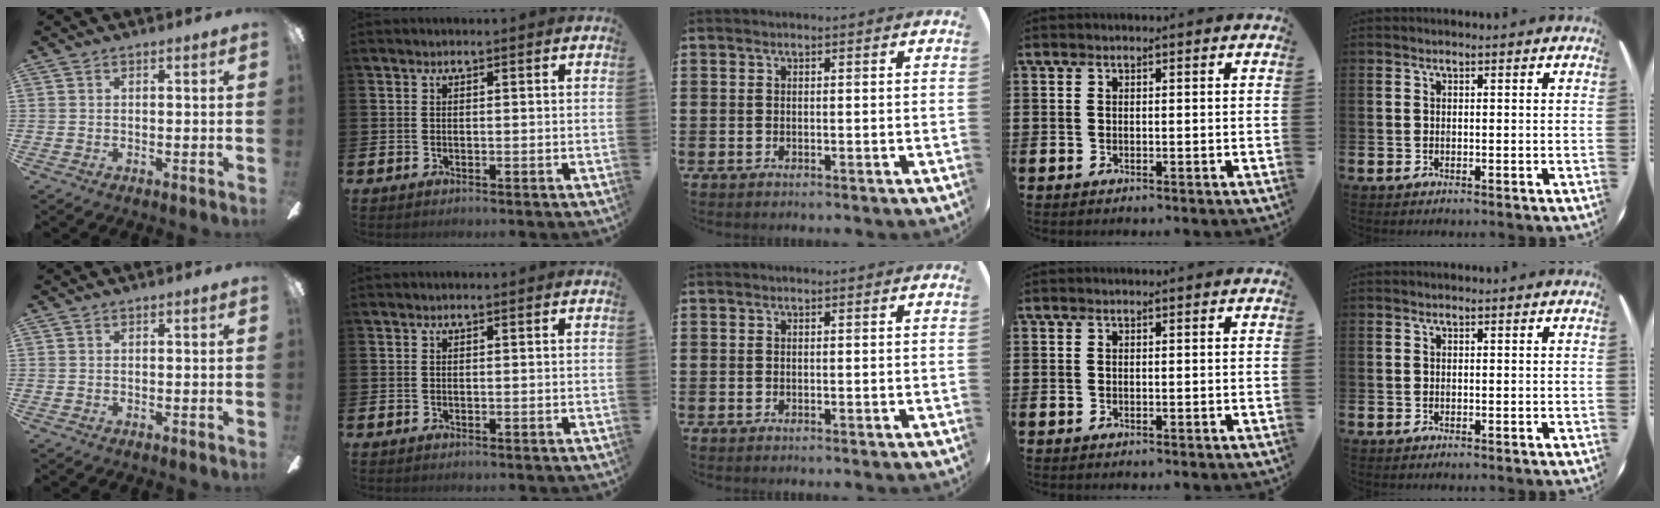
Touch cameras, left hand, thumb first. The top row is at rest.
{}